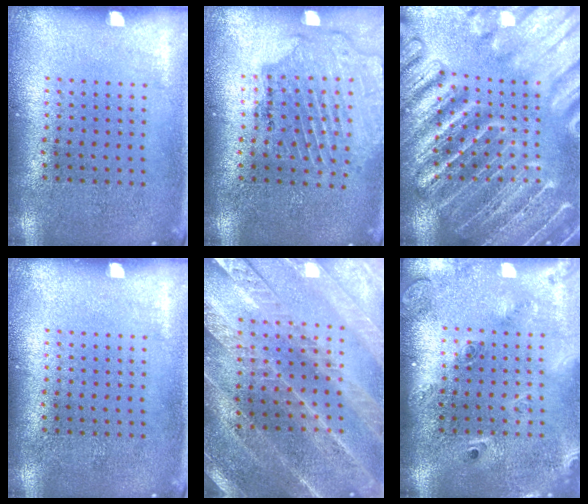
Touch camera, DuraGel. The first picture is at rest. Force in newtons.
{"total": 1.6, "press": 1.6, "slide": 0.3}
{"total": 6.2, "press": 6.2, "slide": 0.8}
{"total": 0.0}
{"total": 2.8, "press": 2.7, "slide": 0.4}
{"total": 2.5, "press": 1.8, "slide": 1.6}